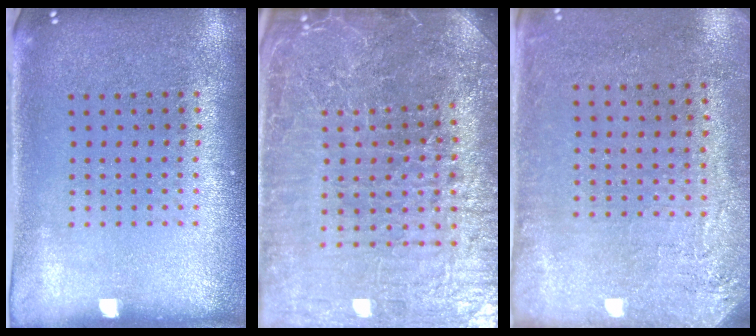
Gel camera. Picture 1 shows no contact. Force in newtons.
{"total": 5.5, "press": 5.1, "slide": 1.9}
{"total": 2.7, "press": 2.2, "slide": 1.5}